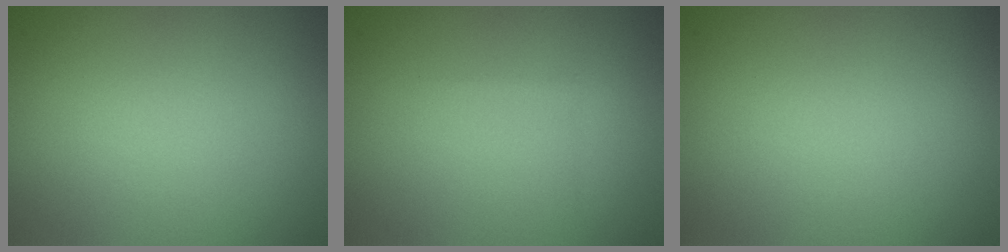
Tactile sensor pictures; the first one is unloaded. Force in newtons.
{"total": 0.5, "press": 0.5, "slide": 0.1}
{"total": 0.0}